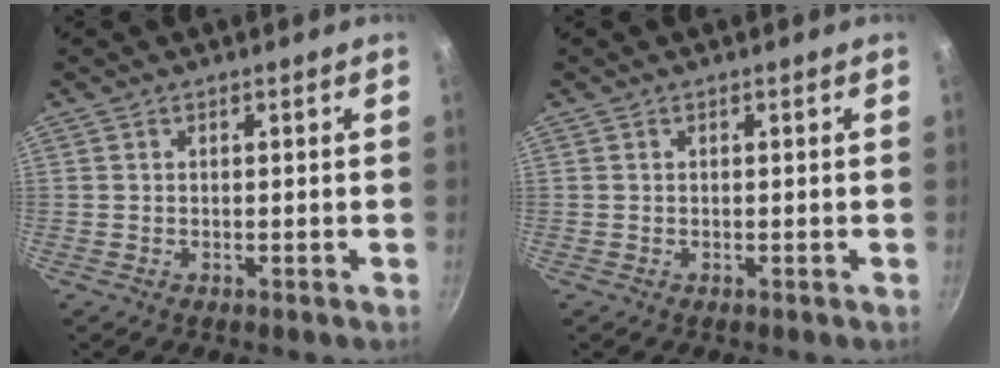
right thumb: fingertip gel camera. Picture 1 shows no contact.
{"total": 0.0}